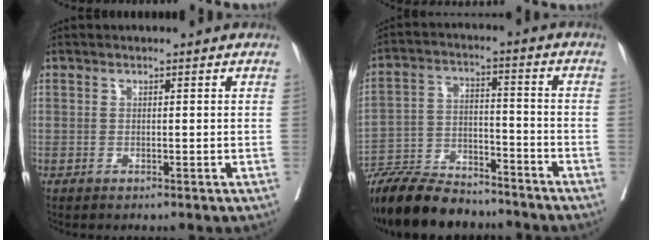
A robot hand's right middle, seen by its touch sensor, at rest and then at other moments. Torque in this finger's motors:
{"motor_torque": [1.22, -0.92, 0.14, 0.06]}